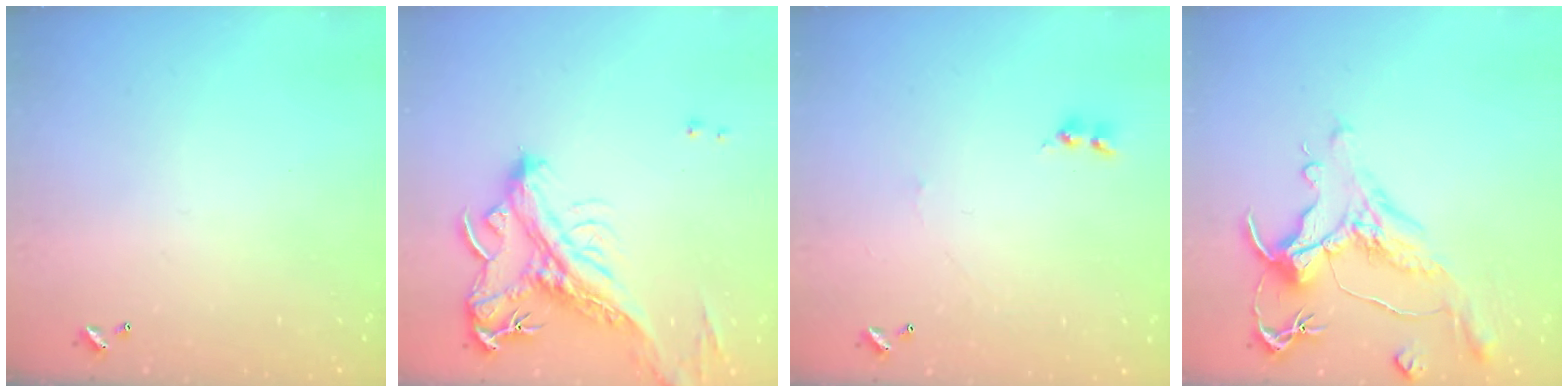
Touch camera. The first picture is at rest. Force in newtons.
{"total": 4.7, "press": 4.5, "slide": 1.3}
{"total": 0.8, "press": 0.7, "slide": 0.5}
{"total": 1.7, "press": 0.9, "slide": 1.4}